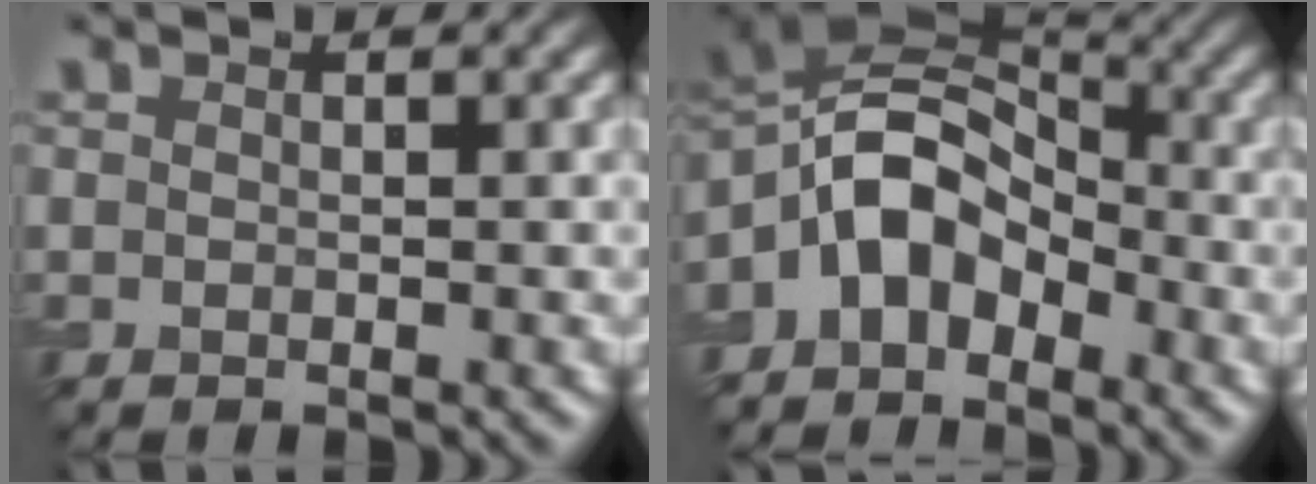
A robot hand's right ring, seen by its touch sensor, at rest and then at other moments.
{"total": 6.8, "force": [-2.7, 4.5, 4.3], "torque": [-0.064, 0.020, -0.065]}